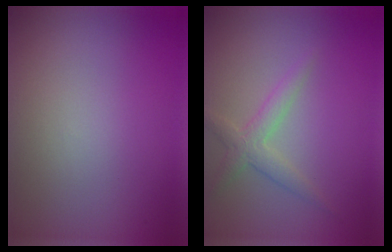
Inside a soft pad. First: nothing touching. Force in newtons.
{"total": 2.2, "press": 2.2, "slide": 0.0}